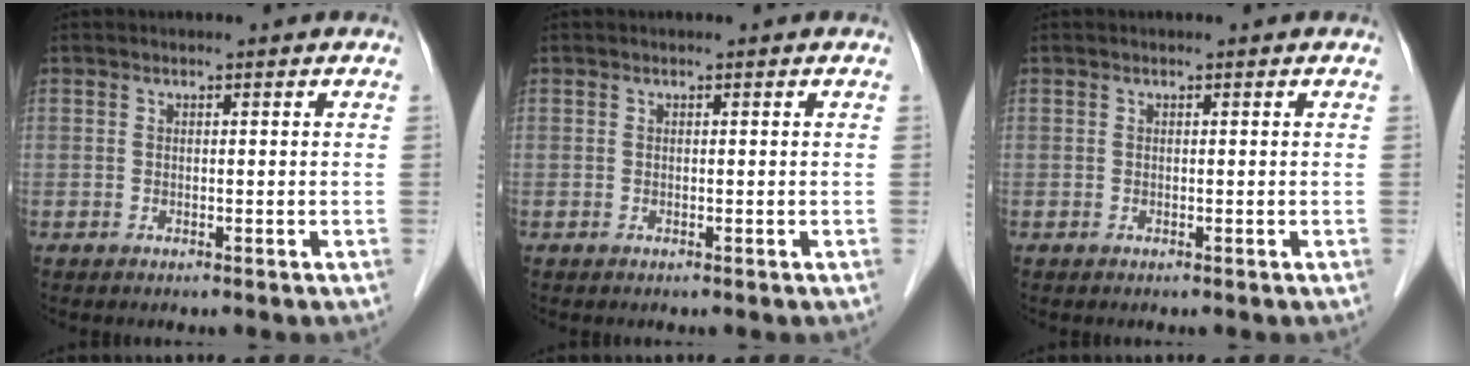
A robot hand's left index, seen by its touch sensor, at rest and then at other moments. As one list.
[{"total": 0.0}, {"total": 0.0}]